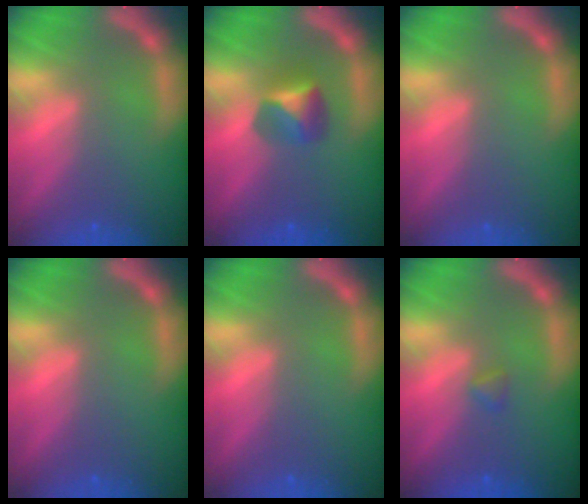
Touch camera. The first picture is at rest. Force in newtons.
{"total": 2.9}
{"total": 0.0}
{"total": 0.0}
{"total": 0.0}
{"total": 0.9}